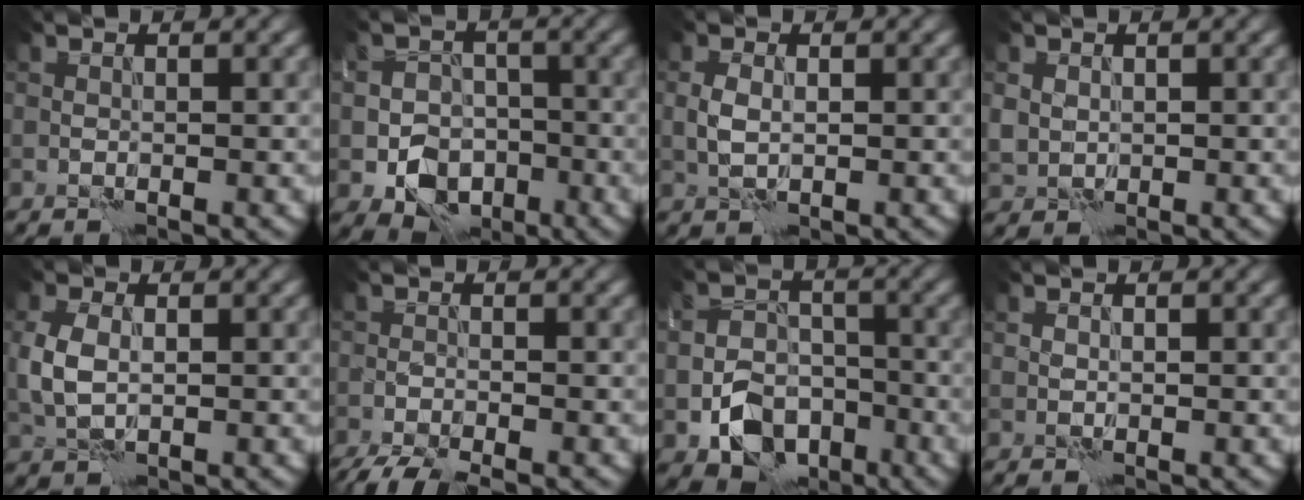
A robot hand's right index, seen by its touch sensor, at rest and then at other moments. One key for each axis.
{"total": 6.1, "fx": -2.9, "fy": 4.7, "fz": 2.6, "tx": -0.020, "ty": -0.003, "tz": -0.056}
{"total": 1.5, "fx": 0.0, "fy": 0.9, "fz": 1.2, "tx": -0.029, "ty": 0.001, "tz": 0.002}
{"total": 1.5, "fx": 0.4, "fy": 1.3, "fz": 0.5, "tx": -0.013, "ty": -0.002, "tz": 0.009}
{"total": 3.1, "fx": 0.1, "fy": 2.1, "fz": 2.3, "tx": -0.063, "ty": 0.001, "tz": 0.003}
{"total": 4.4, "fx": -3.9, "fy": 0.6, "fz": 1.9, "tx": -0.038, "ty": -0.019, "tz": -0.073}
{"total": 6.7, "fx": -3.4, "fy": 4.6, "fz": 3.5, "tx": -0.054, "ty": -0.011, "tz": -0.056}
{"total": 0.0}